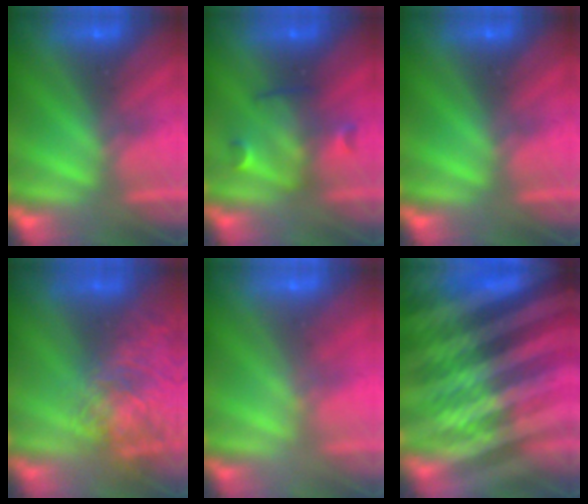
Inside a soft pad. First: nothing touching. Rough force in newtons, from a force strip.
{"total": 3.0}
{"total": 0.0}
{"total": 7.9}
{"total": 1.7}
{"total": 6.8}